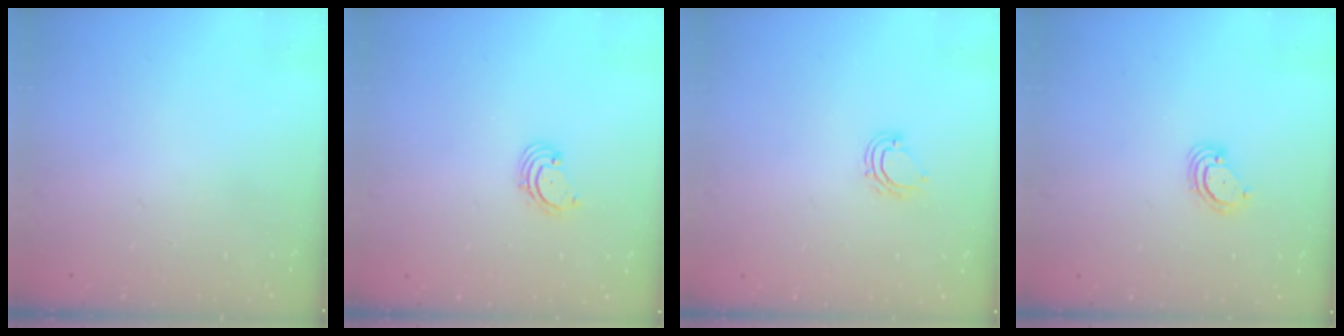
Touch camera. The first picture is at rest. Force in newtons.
{"total": 1.6, "press": 1.6, "slide": 0.2}
{"total": 6.3, "press": 6.3, "slide": 0.4}
{"total": 3.5, "press": 3.5, "slide": 0.3}